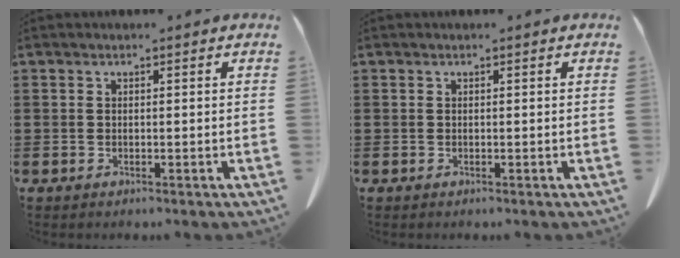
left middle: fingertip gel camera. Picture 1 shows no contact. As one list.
[{"total": 0.0}]